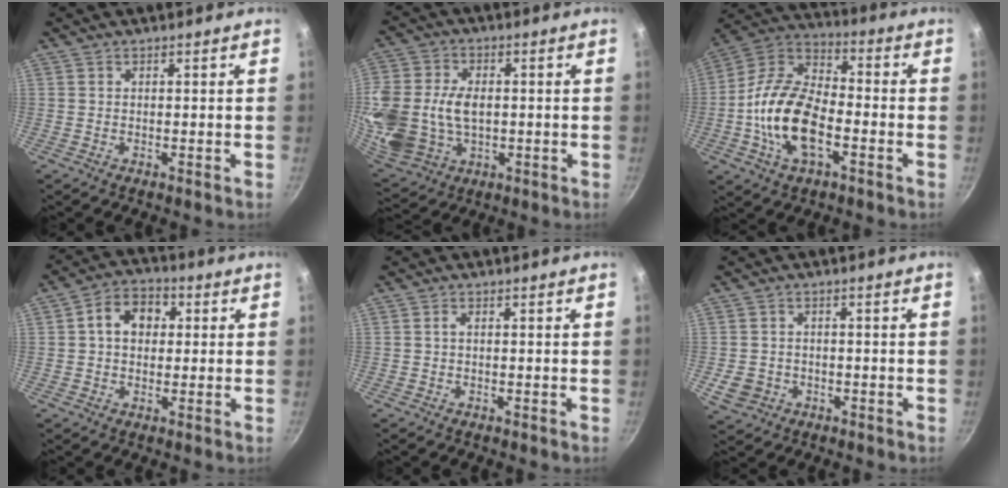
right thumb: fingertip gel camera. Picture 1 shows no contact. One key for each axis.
{"total": 20.7, "fx": -0.1, "fy": 15.4, "fz": 13.9, "tx": -0.321, "ty": 0.014, "tz": 0.011}
{"total": 17.3, "fx": -4.4, "fy": 9.3, "fz": 13.9, "tx": -0.249, "ty": 0.037, "tz": -0.100}
{"total": 8.2, "fx": 1.4, "fy": 6.2, "fz": 5.1, "tx": -0.051, "ty": 0.017, "tz": 0.009}
{"total": 0.8, "fx": 0.0, "fy": 0.4, "fz": 0.6, "tx": -0.014, "ty": 0.005, "tz": -0.001}
{"total": 4.9, "fx": -1.5, "fy": 4.2, "fz": 2.1, "tx": -0.037, "ty": 0.014, "tz": -0.018}